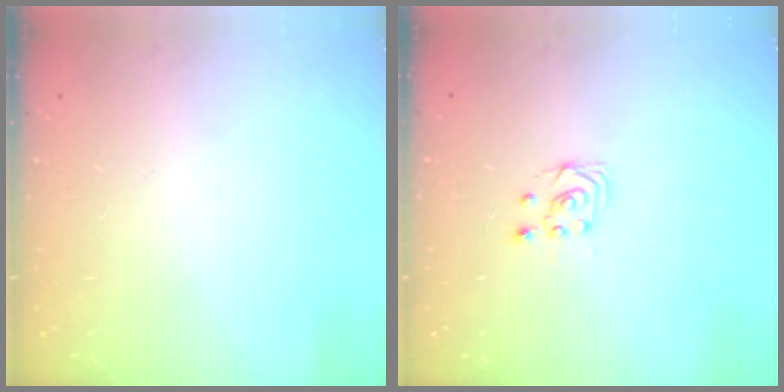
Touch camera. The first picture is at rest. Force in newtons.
{"total": 2.7, "press": 2.4, "slide": 1.3}